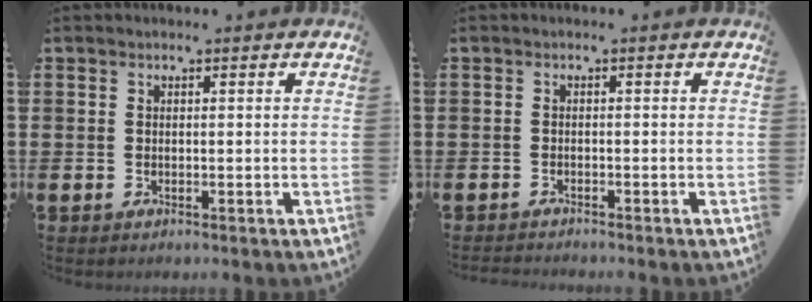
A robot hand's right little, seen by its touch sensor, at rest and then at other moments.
{"total": 0.8, "force": [-0.8, -0.1, 0.0], "torque": [-0.002, -0.001, -0.017]}